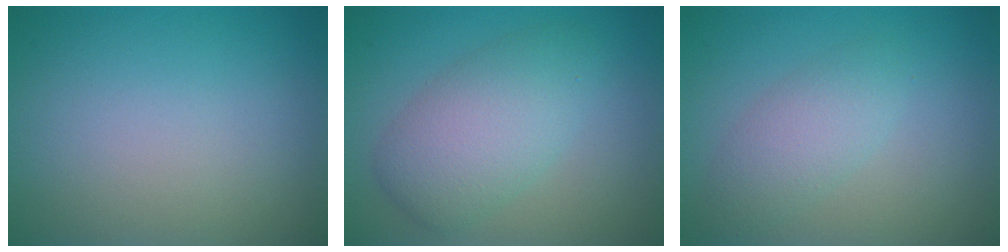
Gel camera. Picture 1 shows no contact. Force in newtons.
{"total": 5.2, "press": 5.2, "slide": 0.3}
{"total": 2.8, "press": 2.8, "slide": 0.2}